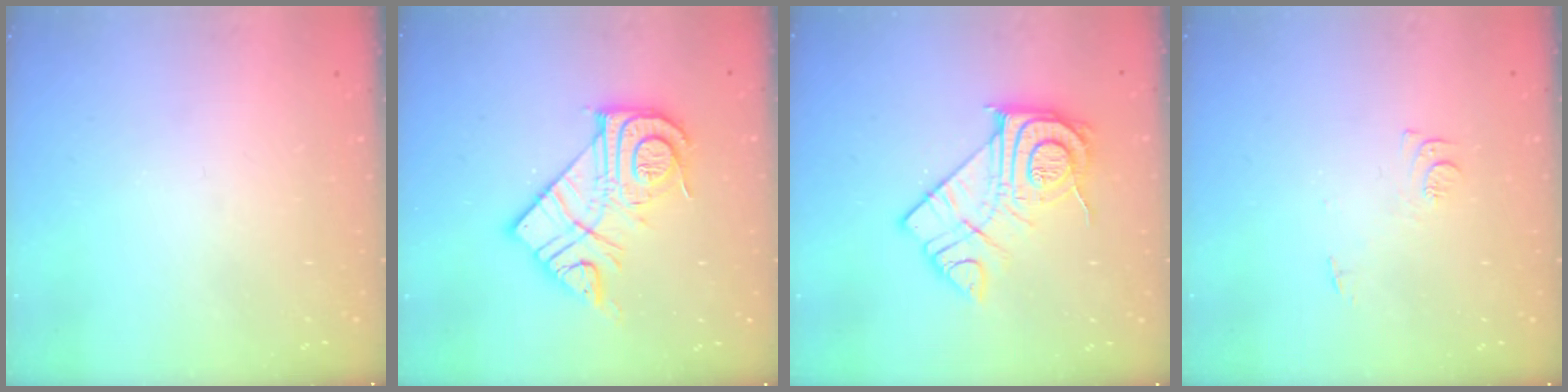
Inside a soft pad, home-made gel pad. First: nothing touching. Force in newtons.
{"total": 17.8, "press": 17.7, "slide": 1.4}
{"total": 16.1, "press": 16.0, "slide": 1.4}
{"total": 7.0, "press": 7.0, "slide": 0.7}